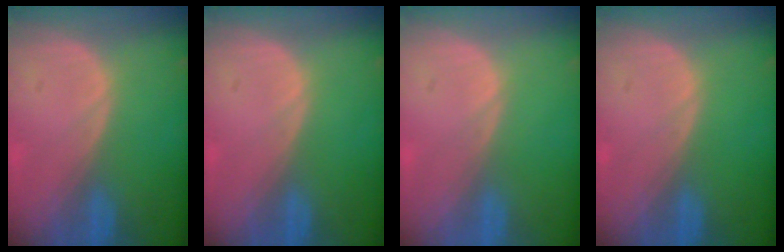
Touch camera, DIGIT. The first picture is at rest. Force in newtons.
{"total": 0.0}
{"total": 0.0}
{"total": 0.0}